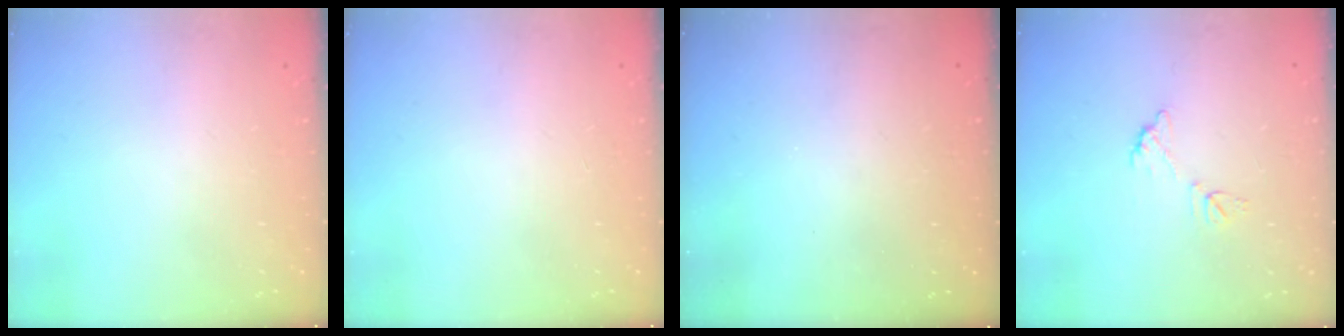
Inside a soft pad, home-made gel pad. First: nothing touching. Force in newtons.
{"total": 0.0}
{"total": 3.1, "press": 3.1, "slide": 0.1}
{"total": 6.6, "press": 6.6, "slide": 0.3}